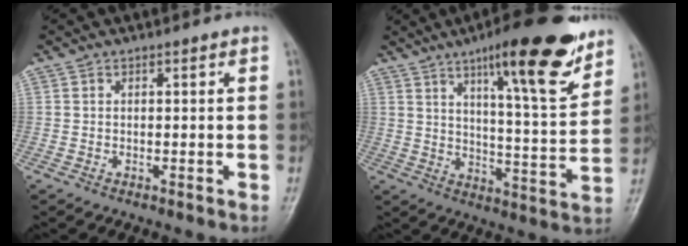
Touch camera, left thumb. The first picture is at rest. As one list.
[{"total": 18.4, "force": [11.6, 3.9, 13.7], "torque": [-0.171, -0.063, 0.177]}]